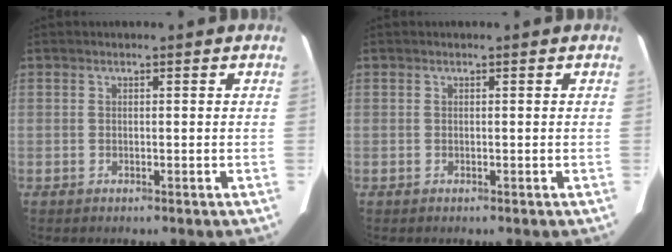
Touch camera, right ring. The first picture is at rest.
{"total": 0.0}